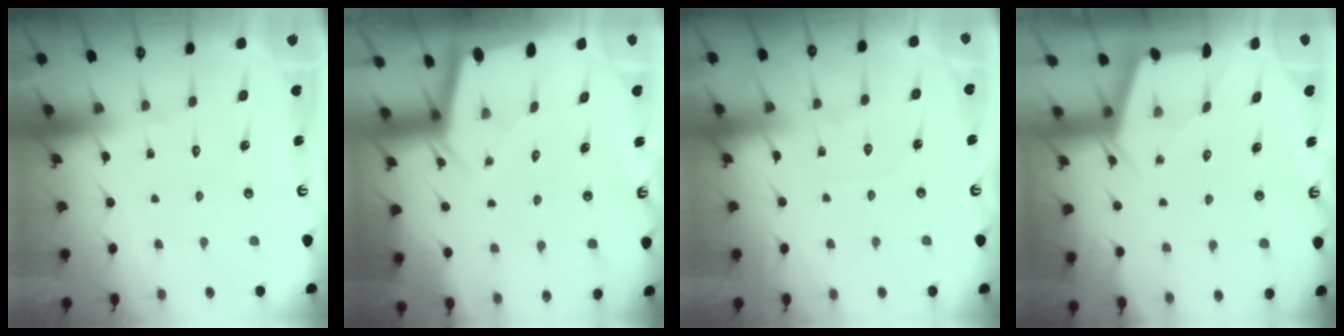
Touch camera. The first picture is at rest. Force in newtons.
{"total": 1.8, "press": 1.8, "slide": 0.1}
{"total": 4.1, "press": 4.1, "slide": 0.5}
{"total": 2.2, "press": 2.2, "slide": 0.3}